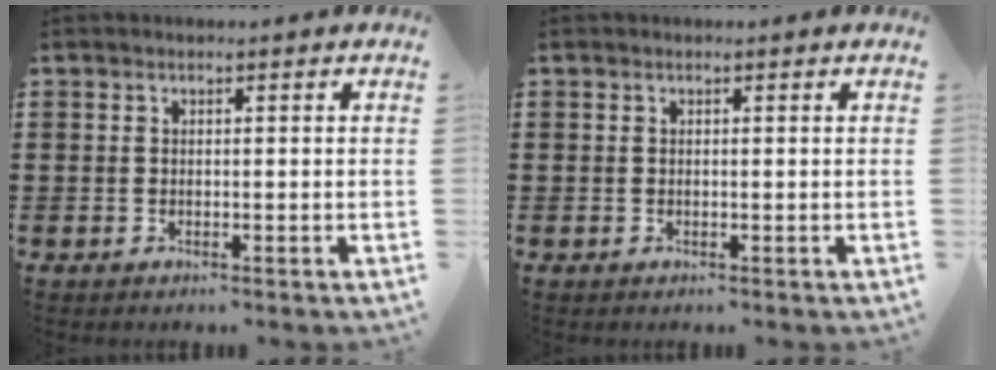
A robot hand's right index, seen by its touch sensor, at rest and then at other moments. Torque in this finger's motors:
{"motor_torque": [0.08, 0.08, 0.00, 0.00]}